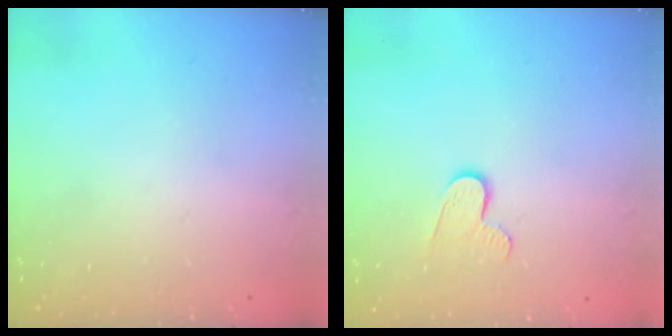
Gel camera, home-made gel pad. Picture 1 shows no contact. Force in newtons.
{"total": 5.9, "press": 5.9, "slide": 0.4}